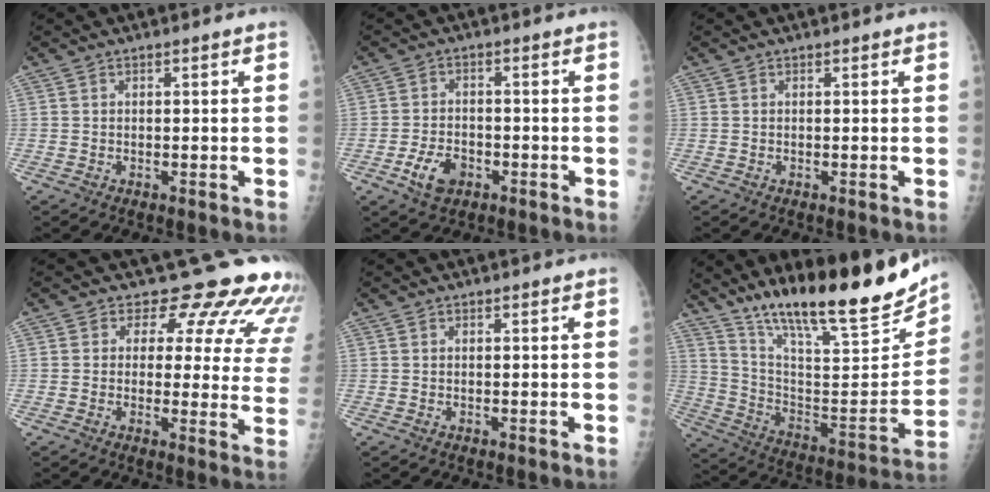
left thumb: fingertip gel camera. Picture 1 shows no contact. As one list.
[{"total": 5.8, "force": [-2.6, 3.8, 3.4], "torque": [-0.057, 0.011, -0.044]}, {"total": 0.0}, {"total": 15.8, "force": [13.5, 6.8, 4.9], "torque": [-0.002, -0.088, 0.127]}, {"total": 0.0}, {"total": 26.4, "force": [19.7, 5.3, 16.8], "torque": [-0.238, -0.085, 0.320]}]